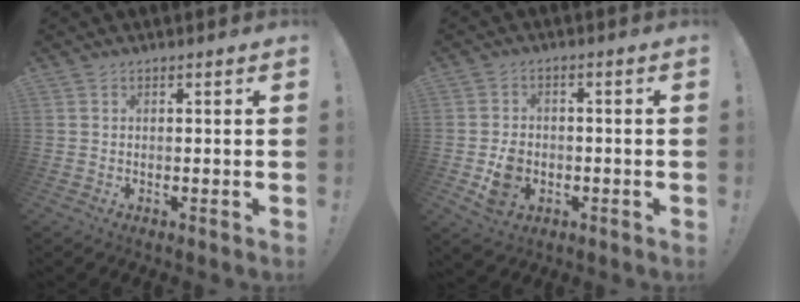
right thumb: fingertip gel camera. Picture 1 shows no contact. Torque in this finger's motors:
{"motor_torque": [0.86, 1.01, 0.68, -0.72, 0.25]}